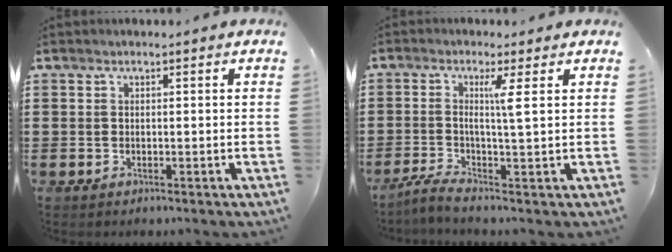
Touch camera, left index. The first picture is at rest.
{"total": 4.2, "force": [1.1, -1.2, 3.9], "torque": [-0.085, -0.009, 0.012]}